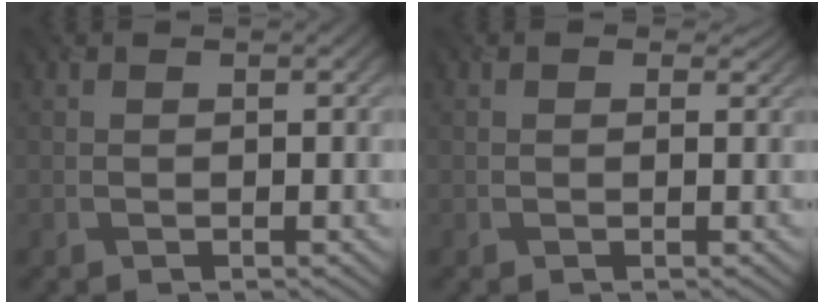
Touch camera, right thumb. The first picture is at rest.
{"total": 0.7, "force": [0.3, 0.6, 0.3], "torque": [-0.003, -0.006, 0.006]}